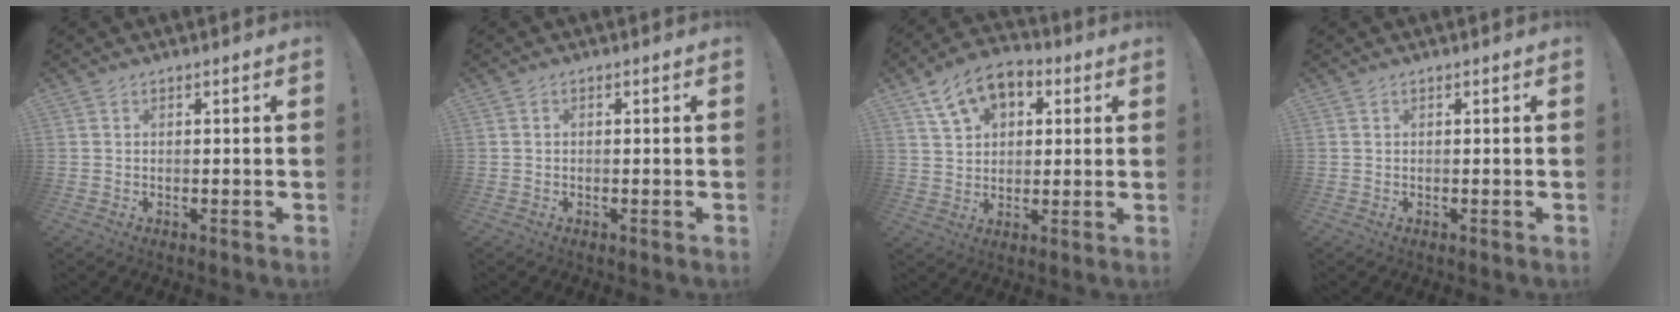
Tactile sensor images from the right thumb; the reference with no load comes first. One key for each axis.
{"total": 0.6, "fx": -0.3, "fy": 0.4, "fz": 0.3, "tx": -0.006, "ty": 0.003, "tz": -0.006}
{"total": 11.2, "fx": 5.6, "fy": 7.6, "fz": 5.9, "tx": -0.093, "ty": -0.022, "tz": 0.110}
{"total": 0.0}